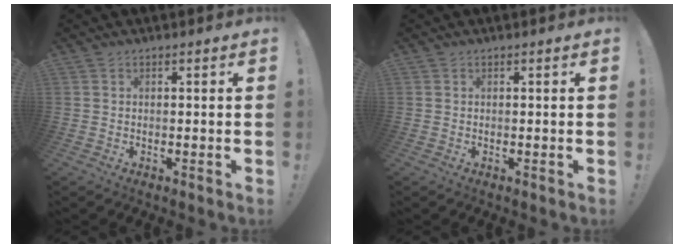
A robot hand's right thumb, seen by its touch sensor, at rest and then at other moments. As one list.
[{"total": 0.0}]